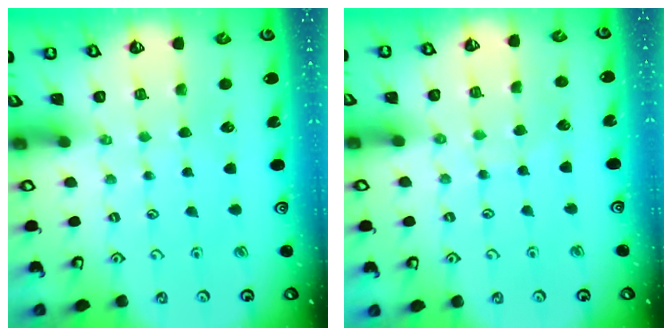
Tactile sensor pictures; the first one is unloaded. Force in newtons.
{"total": 4.4, "press": 4.3, "slide": 0.4}